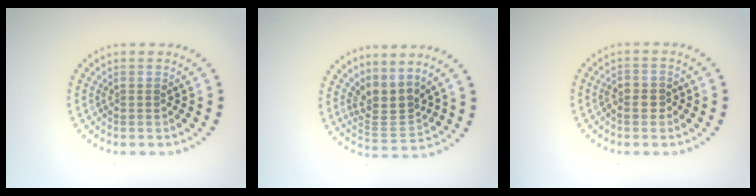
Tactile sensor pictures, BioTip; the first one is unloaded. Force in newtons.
{"total": 3.2, "press": 2.4, "slide": 2.2}
{"total": 1.4, "press": 1.4, "slide": 0.4}